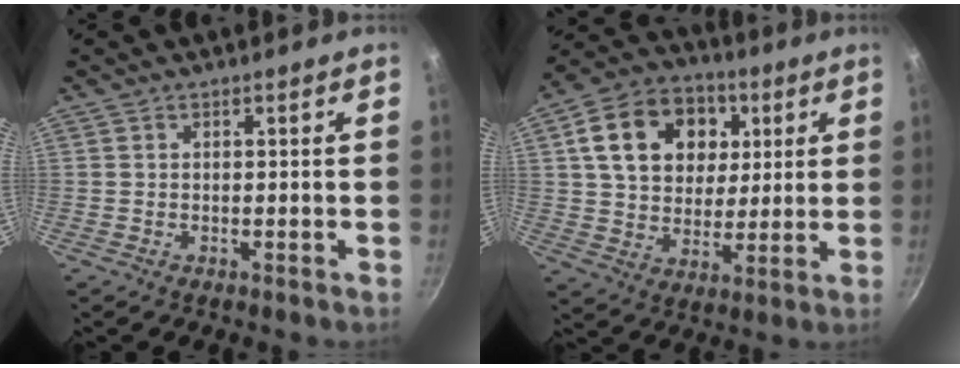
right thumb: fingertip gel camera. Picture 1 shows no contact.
{"total": 18.0, "force": [5.2, 13.9, 10.3], "torque": [-0.152, 0.007, 0.081]}